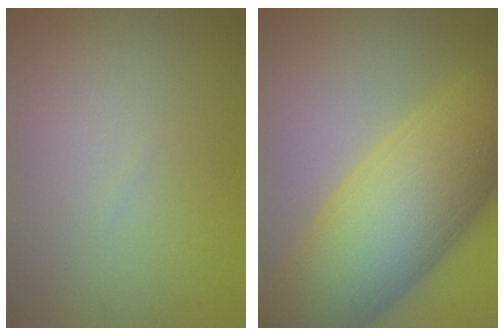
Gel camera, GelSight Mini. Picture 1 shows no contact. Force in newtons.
{"total": 13.9, "press": 13.9, "slide": 0.4}